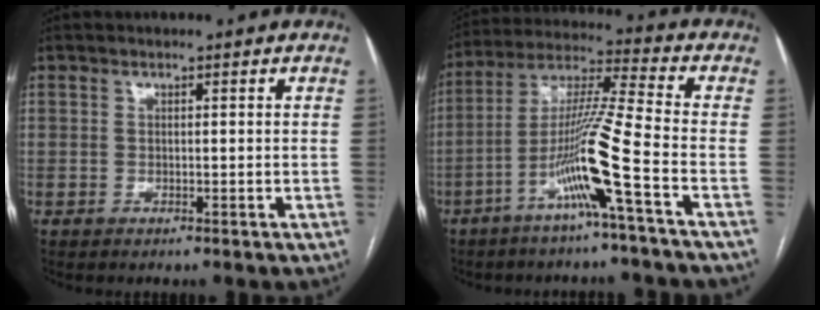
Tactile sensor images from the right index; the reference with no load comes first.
{"total": 12.3, "force": [-5.3, -1.8, 11.0], "torque": [-0.211, 0.001, -0.104]}